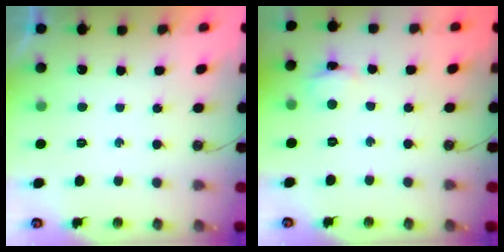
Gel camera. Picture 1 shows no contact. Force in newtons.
{"total": 3.0, "press": 3.0, "slide": 0.4}